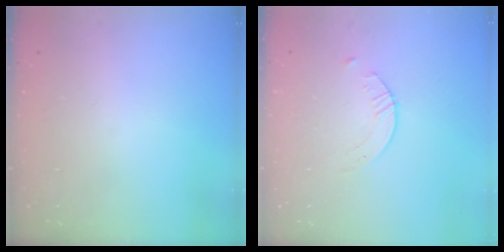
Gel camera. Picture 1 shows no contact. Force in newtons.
{"total": 1.6, "press": 1.6, "slide": 0.3}